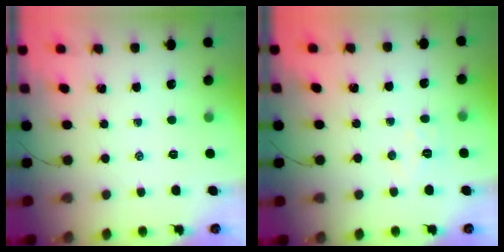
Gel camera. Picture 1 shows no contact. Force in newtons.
{"total": 4.7, "press": 4.6, "slide": 1.0}